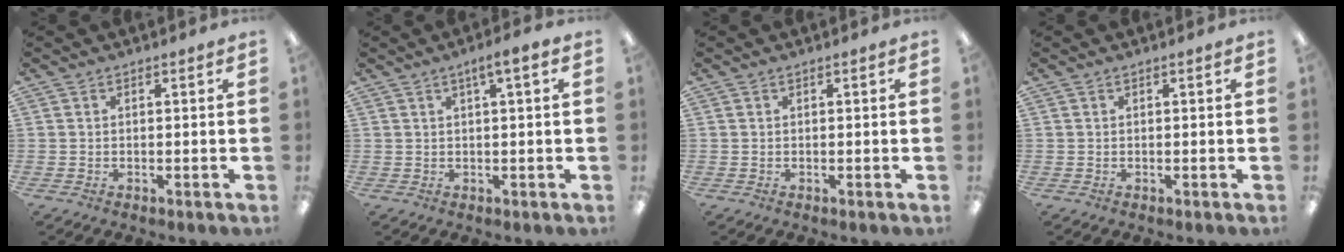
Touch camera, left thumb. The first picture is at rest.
{"total": 3.4, "force": [1.6, 0.4, 3.0], "torque": [-0.052, 0.001, 0.023]}
{"total": 0.0}
{"total": 0.0}